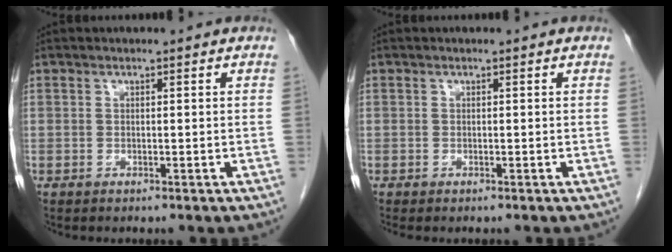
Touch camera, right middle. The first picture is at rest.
{"total": 0.0}